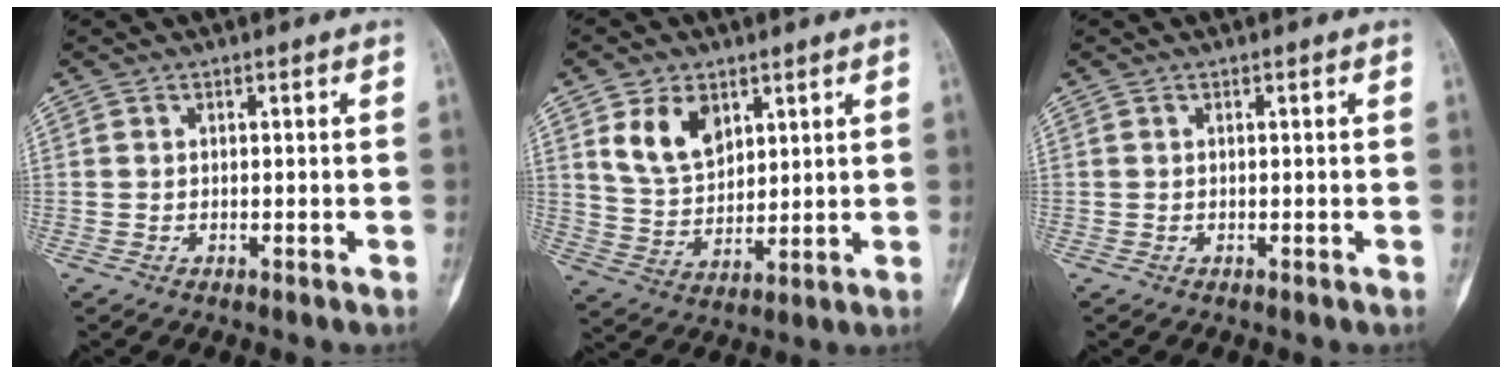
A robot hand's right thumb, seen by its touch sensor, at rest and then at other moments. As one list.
[{"total": 9.7, "force": [4.6, 6.4, 5.7], "torque": [-0.081, -0.027, 0.096]}, {"total": 0.0}]